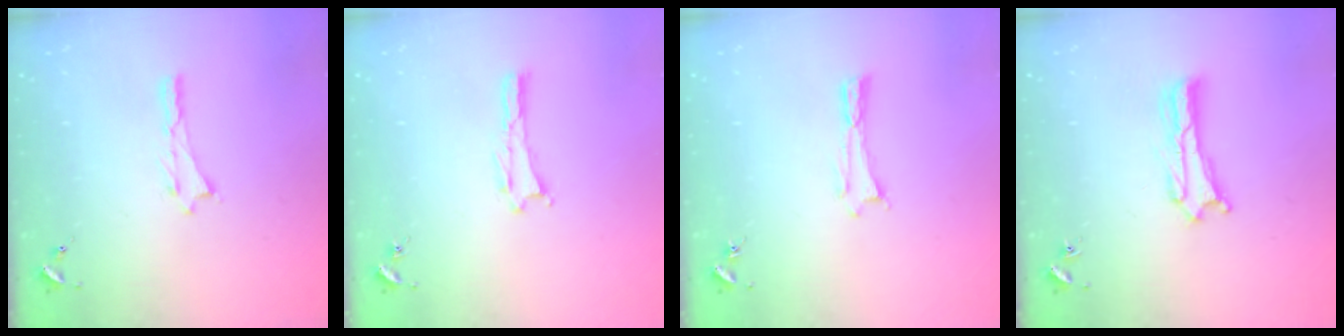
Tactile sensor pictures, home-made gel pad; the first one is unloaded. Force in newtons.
{"total": 0.0}
{"total": 0.0}
{"total": 1.2, "press": 1.2, "slide": 0.2}